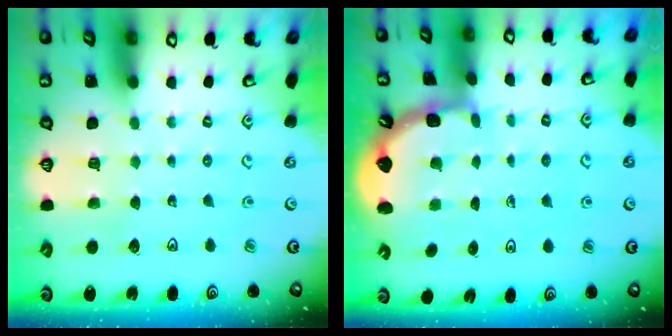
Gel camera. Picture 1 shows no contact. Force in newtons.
{"total": 2.0, "press": 2.0, "slide": 0.2}